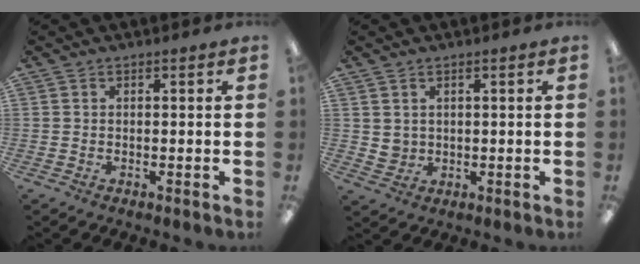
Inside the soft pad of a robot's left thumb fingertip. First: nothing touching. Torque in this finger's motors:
{"motor_torque": [-0.35, -0.08, 0.07, -0.08, 0.05]}